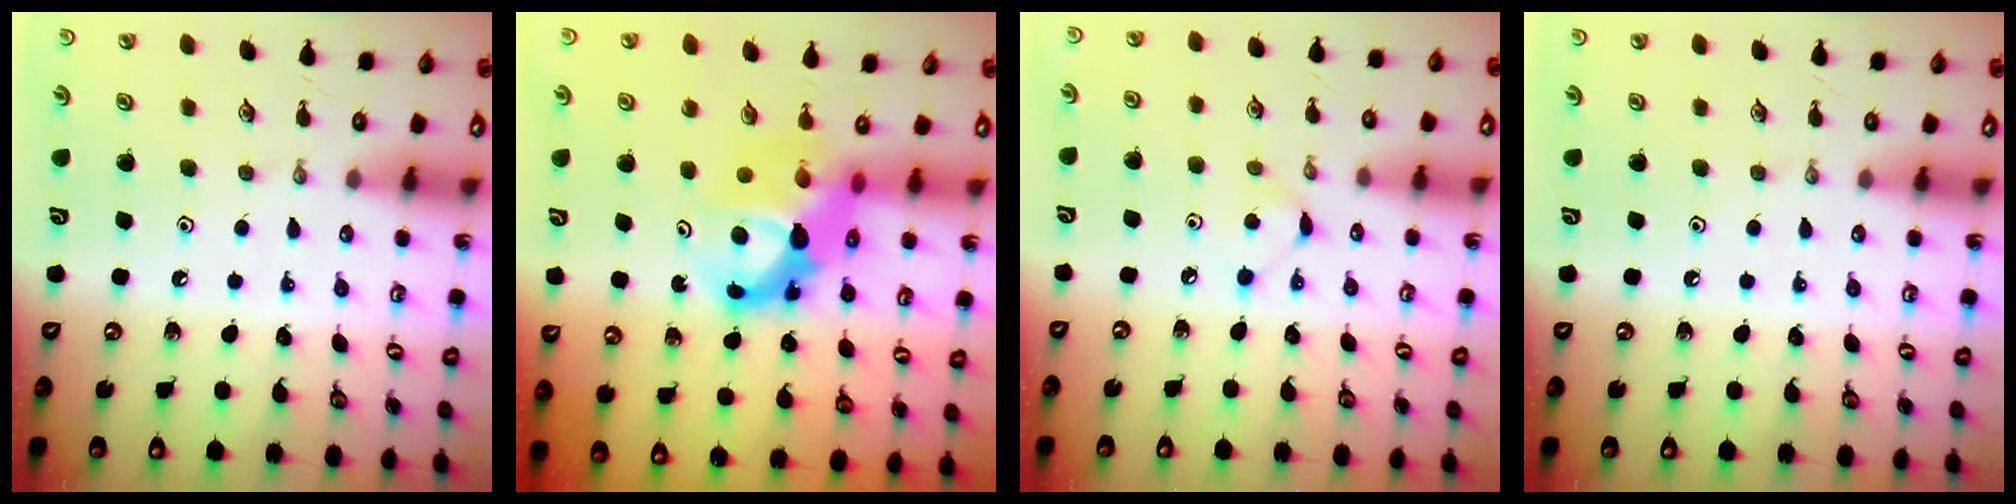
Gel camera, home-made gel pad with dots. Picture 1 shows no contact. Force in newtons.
{"total": 9.7, "press": 9.7, "slide": 0.8}
{"total": 3.4, "press": 3.4, "slide": 0.4}
{"total": 0.0}